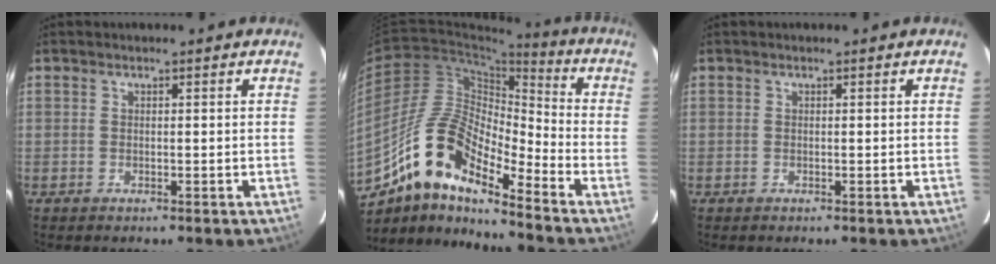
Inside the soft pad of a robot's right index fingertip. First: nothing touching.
{"total": 13.5, "force": [-9.2, 3.6, 9.1], "torque": [-0.175, 0.029, -0.164]}
{"total": 0.0}